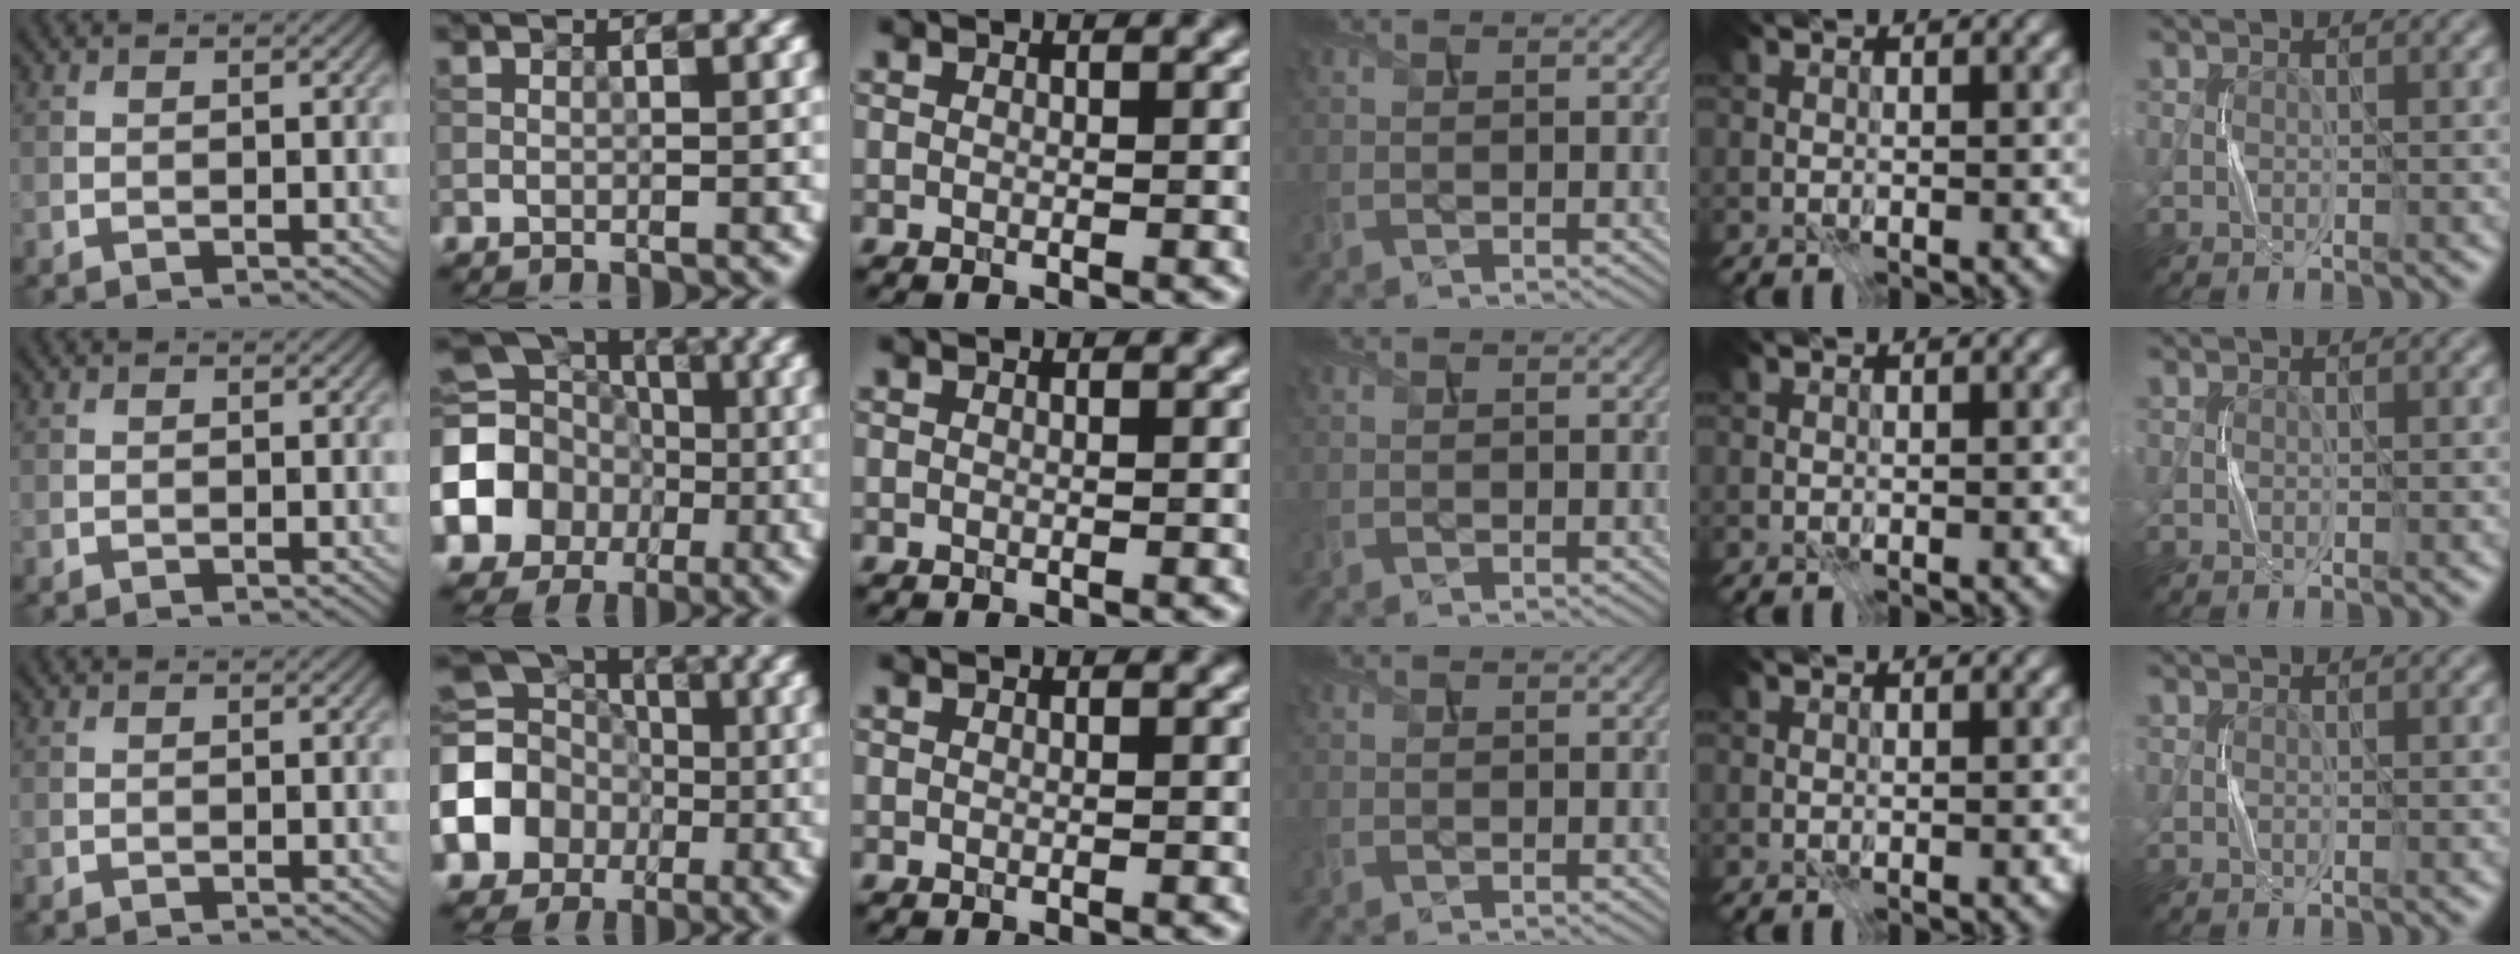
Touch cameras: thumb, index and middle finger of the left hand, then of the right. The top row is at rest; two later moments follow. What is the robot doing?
{"motion": "press", "object": "sticker"}